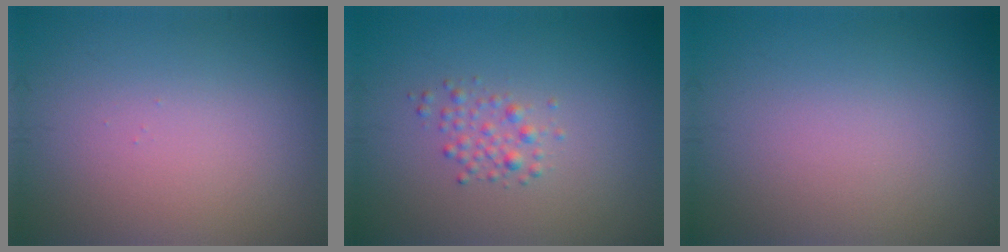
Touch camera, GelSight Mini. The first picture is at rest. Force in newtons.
{"total": 1.5, "press": 1.5, "slide": 0.0}
{"total": 0.0}